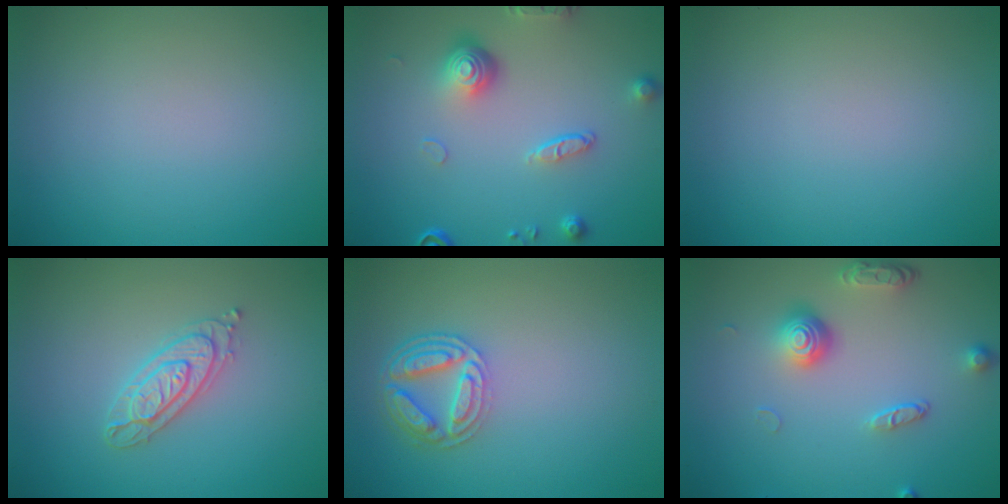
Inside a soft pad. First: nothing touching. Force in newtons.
{"total": 4.6, "press": 3.2, "slide": 3.3}
{"total": 0.0}
{"total": 2.6, "press": 2.5, "slide": 0.5}
{"total": 4.3, "press": 3.4, "slide": 2.6}
{"total": 3.8, "press": 2.9, "slide": 2.6}